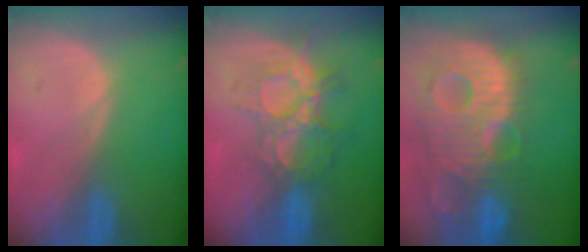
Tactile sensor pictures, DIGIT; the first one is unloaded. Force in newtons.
{"total": 9.2, "press": 7.9, "slide": 4.7}
{"total": 13.8, "press": 11.9, "slide": 7.1}